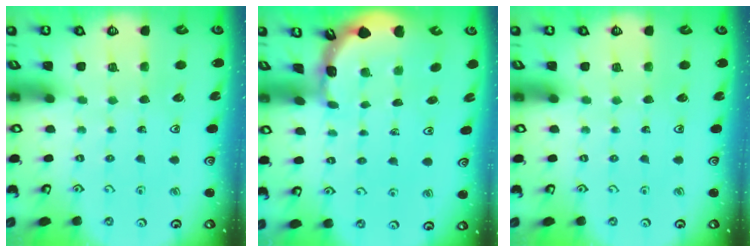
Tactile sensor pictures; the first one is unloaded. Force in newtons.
{"total": 1.8, "press": 1.8, "slide": 0.1}
{"total": 0.0}